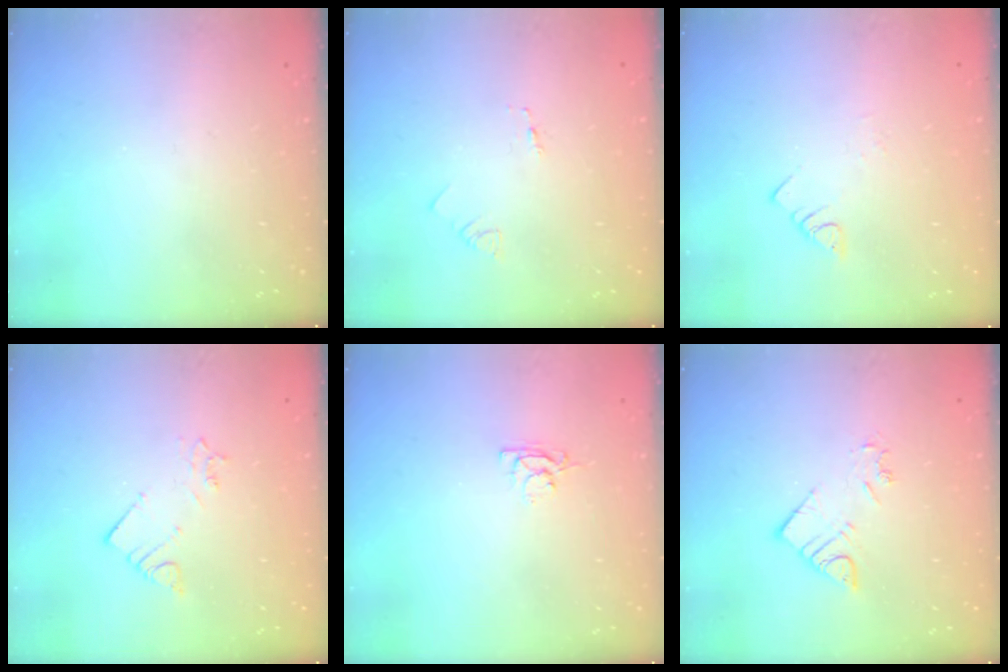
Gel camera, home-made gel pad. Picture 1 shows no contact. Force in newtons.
{"total": 1.6, "press": 1.6, "slide": 0.1}
{"total": 2.6, "press": 2.6, "slide": 0.3}
{"total": 2.8, "press": 2.8, "slide": 0.1}
{"total": 2.9, "press": 2.9, "slide": 0.3}
{"total": 5.6, "press": 5.6, "slide": 0.4}